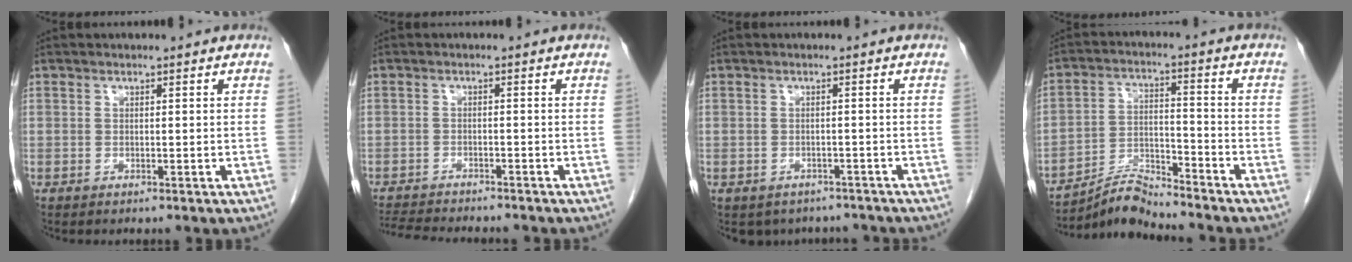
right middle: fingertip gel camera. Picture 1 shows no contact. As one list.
[{"total": 9.1, "force": [-8.4, 0.9, 3.3], "torque": [-0.056, -0.010, -0.127]}, {"total": 6.2, "force": [-5.2, 3.2, 0.7], "torque": [-0.001, 0.009, -0.059]}, {"total": 6.6, "force": [-6.6, -0.4, 0.6], "torque": [-0.017, 0.005, -0.120]}]